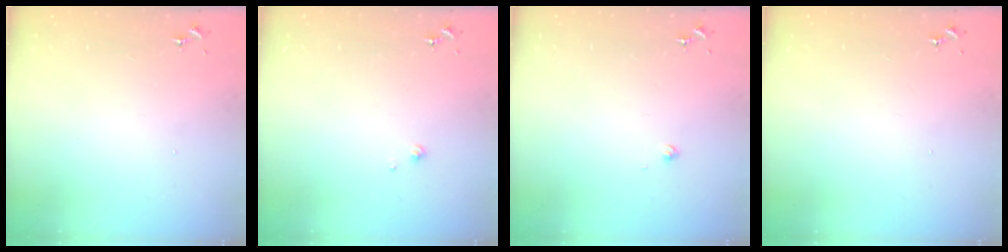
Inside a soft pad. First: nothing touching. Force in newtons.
{"total": 1.4, "press": 1.4, "slide": 0.1}
{"total": 1.9, "press": 1.9, "slide": 0.1}
{"total": 0.0}